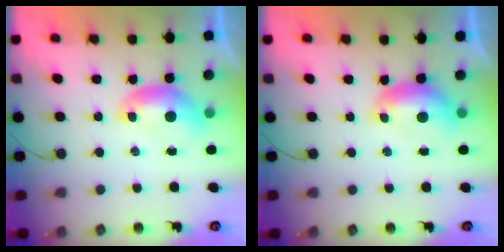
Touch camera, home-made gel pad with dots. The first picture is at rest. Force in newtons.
{"total": 0.6, "press": 0.3, "slide": 0.5}